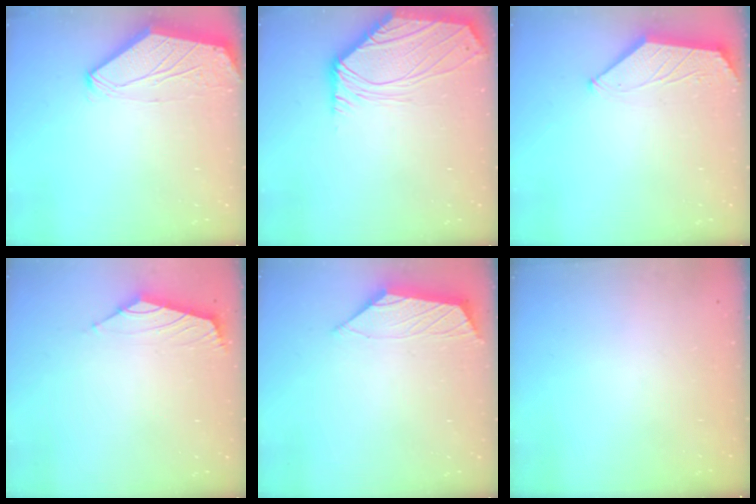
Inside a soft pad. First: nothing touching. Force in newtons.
{"total": 3.0, "press": 2.9, "slide": 0.5}
{"total": 1.6, "press": 1.6, "slide": 0.2}
{"total": 1.7, "press": 1.5, "slide": 0.7}
{"total": 1.4, "press": 1.4, "slide": 0.2}
{"total": 0.0}